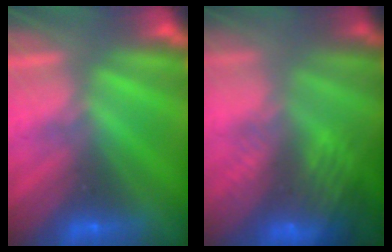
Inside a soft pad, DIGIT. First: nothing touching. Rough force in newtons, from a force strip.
{"total": 8.6}